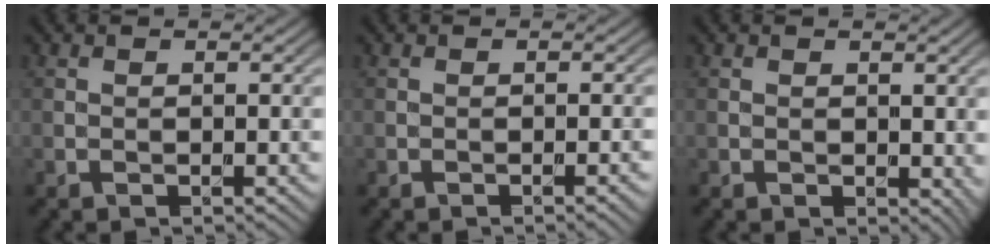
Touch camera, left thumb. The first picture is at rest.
{"total": 1.1, "force": [-0.5, 0.1, 1.0], "torque": [-0.012, 0.002, -0.010]}
{"total": 1.5, "force": [0.3, 1.0, 1.0], "torque": [-0.012, -0.005, 0.008]}